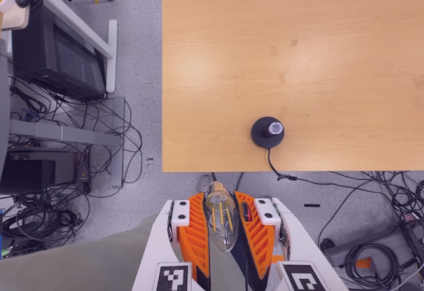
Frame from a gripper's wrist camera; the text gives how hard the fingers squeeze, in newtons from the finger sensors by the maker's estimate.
{"total": 18.7, "left": 19.2, "right": 18.3}